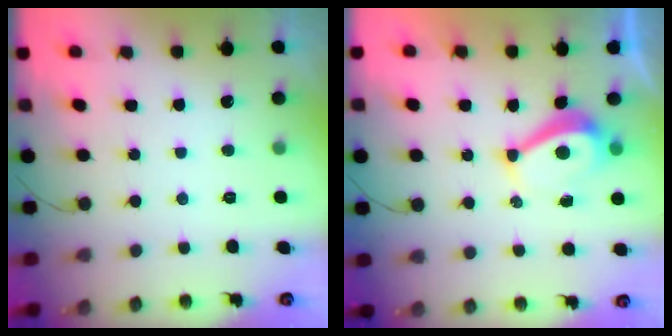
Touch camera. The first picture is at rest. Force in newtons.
{"total": 6.8, "press": 6.7, "slide": 0.7}